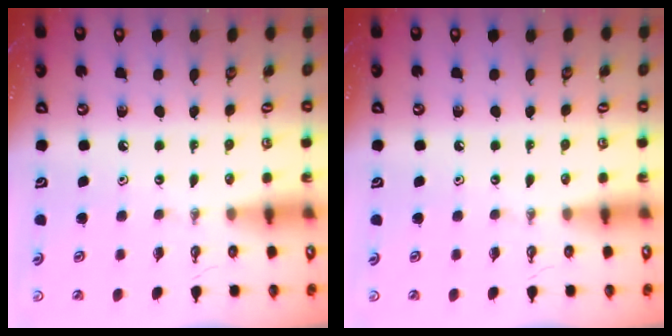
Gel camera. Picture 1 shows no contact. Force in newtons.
{"total": 0.0}